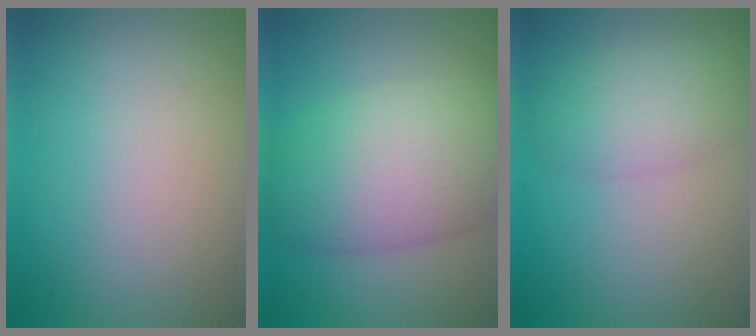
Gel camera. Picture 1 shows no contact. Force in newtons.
{"total": 8.9, "press": 8.9, "slide": 0.5}
{"total": 3.8, "press": 3.8, "slide": 0.0}